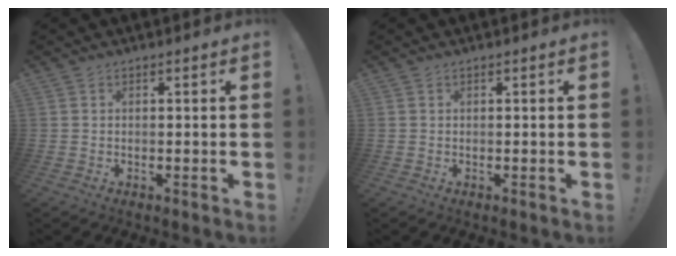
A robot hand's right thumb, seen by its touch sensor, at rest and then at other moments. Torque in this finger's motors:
{"motor_torque": [0.02, -0.08, 0.00, -0.17, -0.06]}